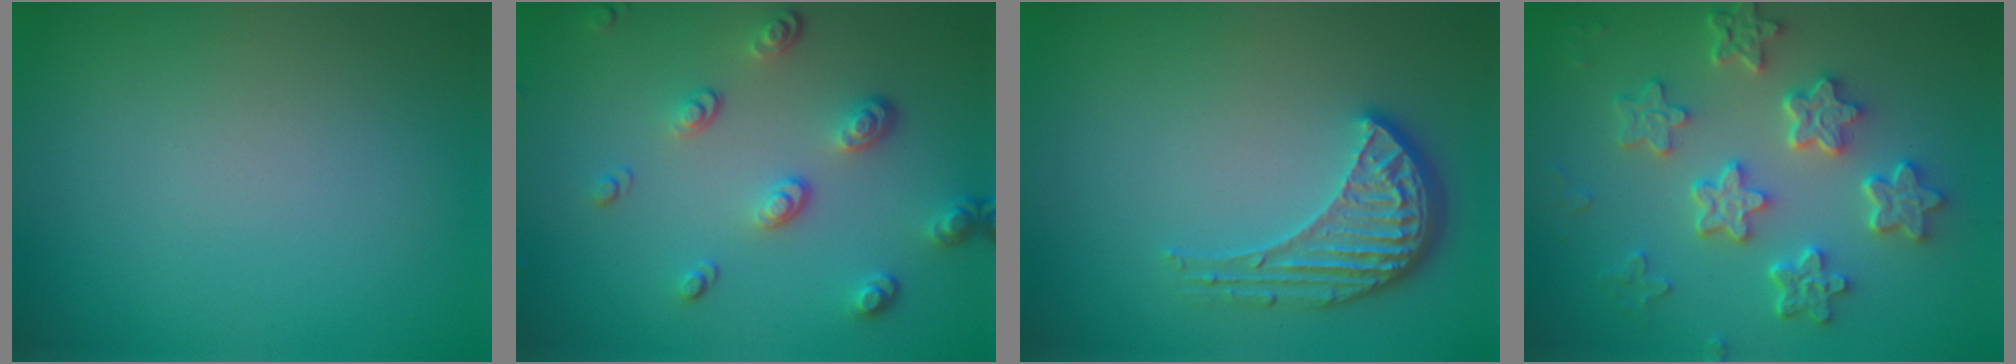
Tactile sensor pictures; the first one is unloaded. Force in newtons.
{"total": 3.4, "press": 2.6, "slide": 2.3}
{"total": 4.1, "press": 3.2, "slide": 2.5}
{"total": 5.8, "press": 4.6, "slide": 3.6}